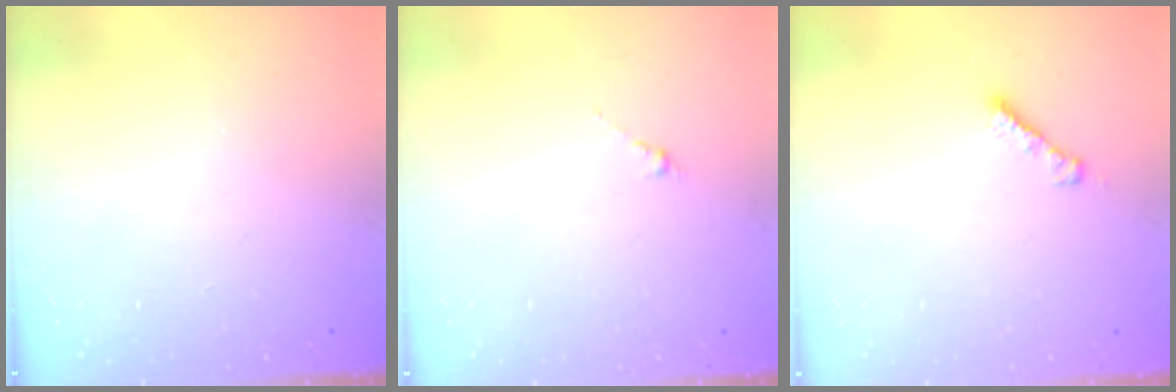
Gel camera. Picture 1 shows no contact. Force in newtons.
{"total": 0.5, "press": 0.3, "slide": 0.4}
{"total": 2.3, "press": 2.3, "slide": 0.4}